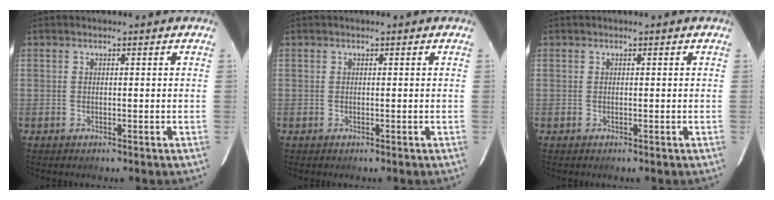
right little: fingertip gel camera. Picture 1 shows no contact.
{"total": 0.0}
{"total": 0.0}